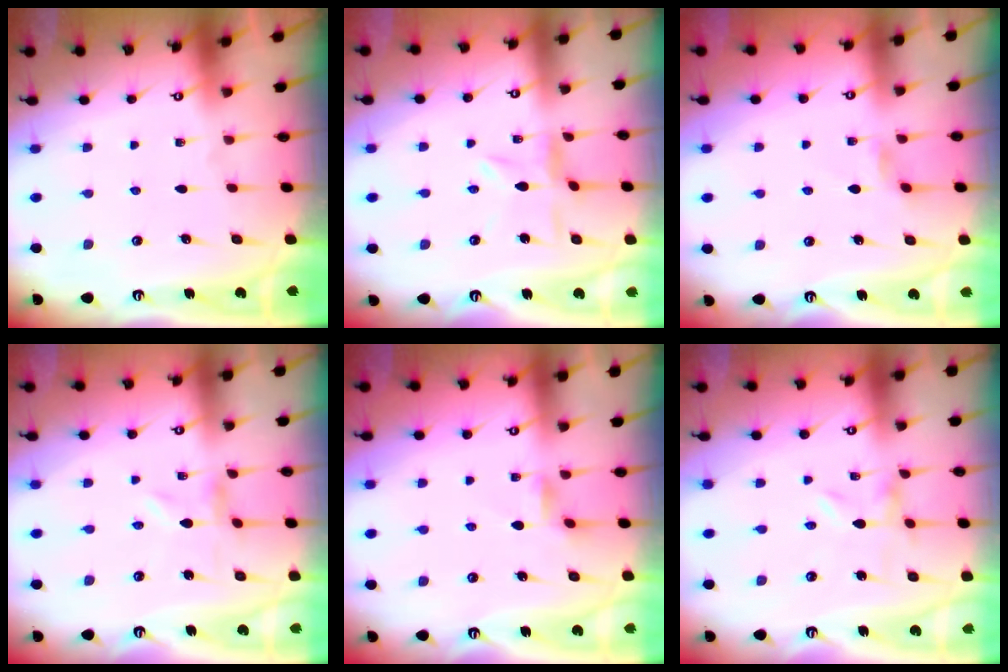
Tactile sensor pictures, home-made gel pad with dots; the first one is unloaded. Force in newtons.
{"total": 3.6, "press": 3.6, "slide": 0.4}
{"total": 2.5, "press": 2.4, "slide": 0.4}
{"total": 0.0}
{"total": 2.7, "press": 2.7, "slide": 0.5}
{"total": 0.0}